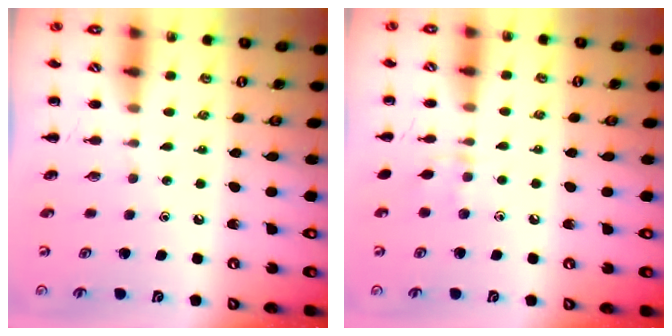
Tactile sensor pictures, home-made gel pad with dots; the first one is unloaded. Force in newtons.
{"total": 4.7, "press": 4.4, "slide": 1.7}